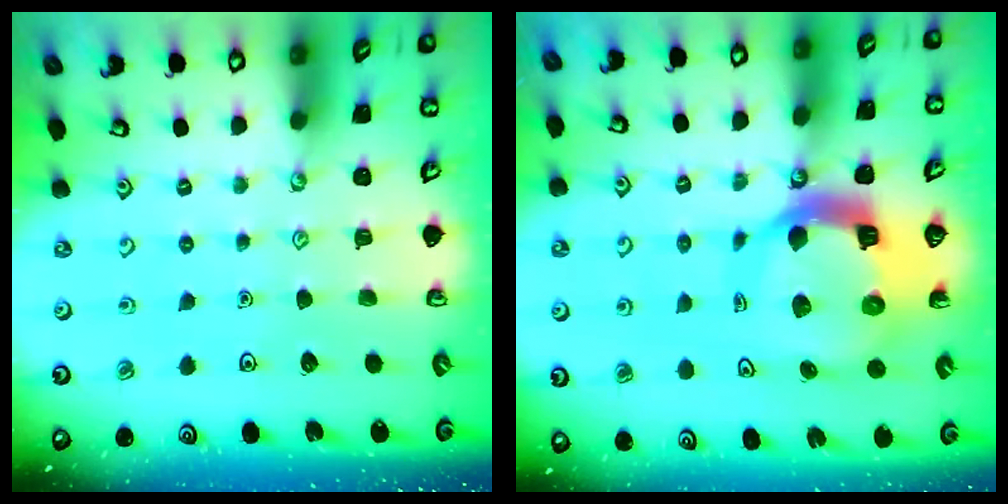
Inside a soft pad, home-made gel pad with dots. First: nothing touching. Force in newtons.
{"total": 14.4, "press": 14.3, "slide": 1.6}